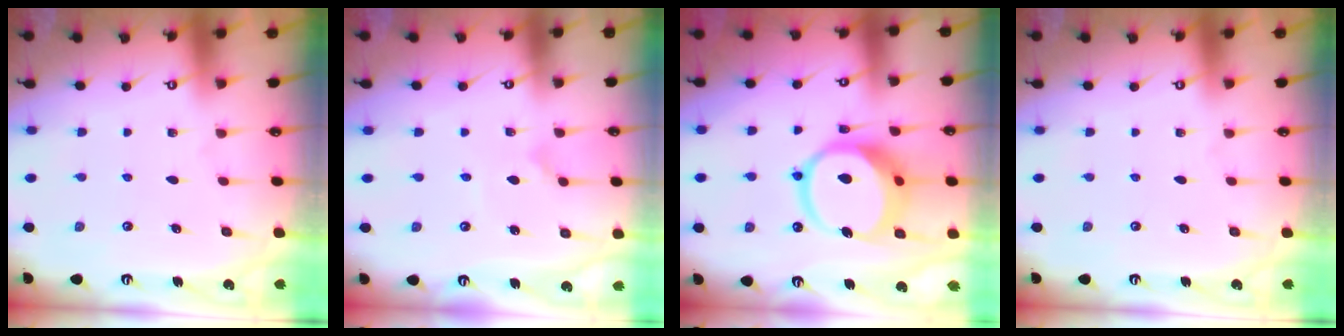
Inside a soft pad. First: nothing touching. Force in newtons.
{"total": 2.5, "press": 2.5, "slide": 0.3}
{"total": 15.2, "press": 15.1, "slide": 1.8}
{"total": 0.0}